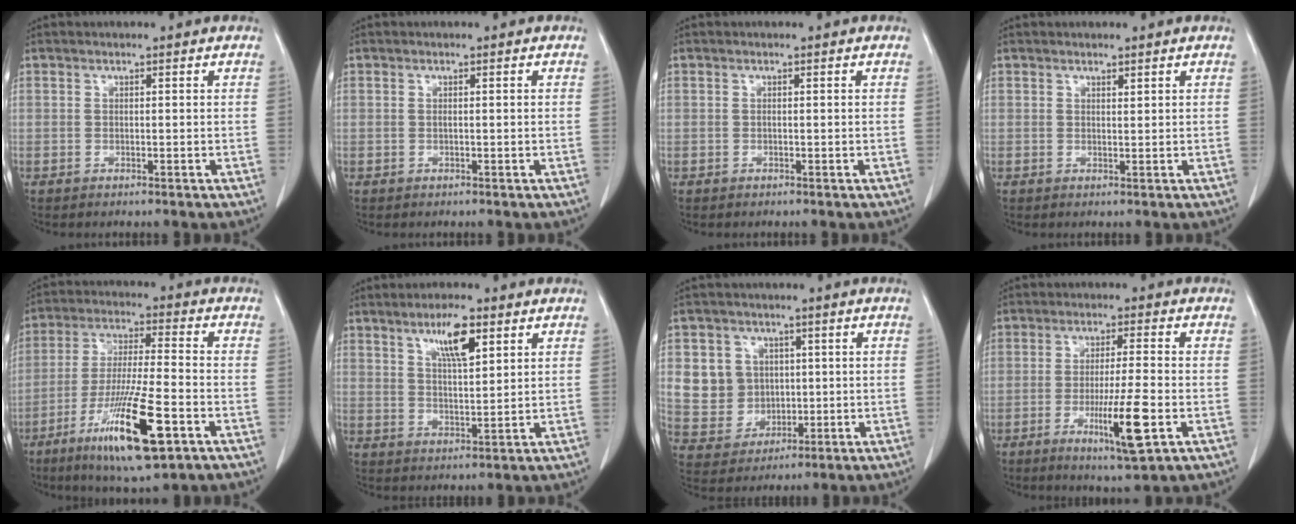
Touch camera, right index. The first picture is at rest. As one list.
[{"total": 0.7, "force": [0.0, 0.1, 0.6], "torque": [-0.016, 0.000, 0.003]}, {"total": 0.0}, {"total": 0.6, "force": [0.5, 0.1, 0.2], "torque": [-0.007, -0.006, 0.008]}, {"total": 15.7, "force": [-7.3, 1.8, 13.7], "torque": [-0.262, -0.032, -0.125]}, {"total": 6.8, "force": [3.8, 1.4, 5.5], "torque": [-0.100, 0.000, 0.067]}, {"total": 7.8, "force": [1.6, 7.3, 2.2], "torque": [-0.052, 0.017, 0.040]}, {"total": 9.3, "force": [-3.1, 0.1, 8.7], "torque": [-0.149, -0.023, -0.052]}]